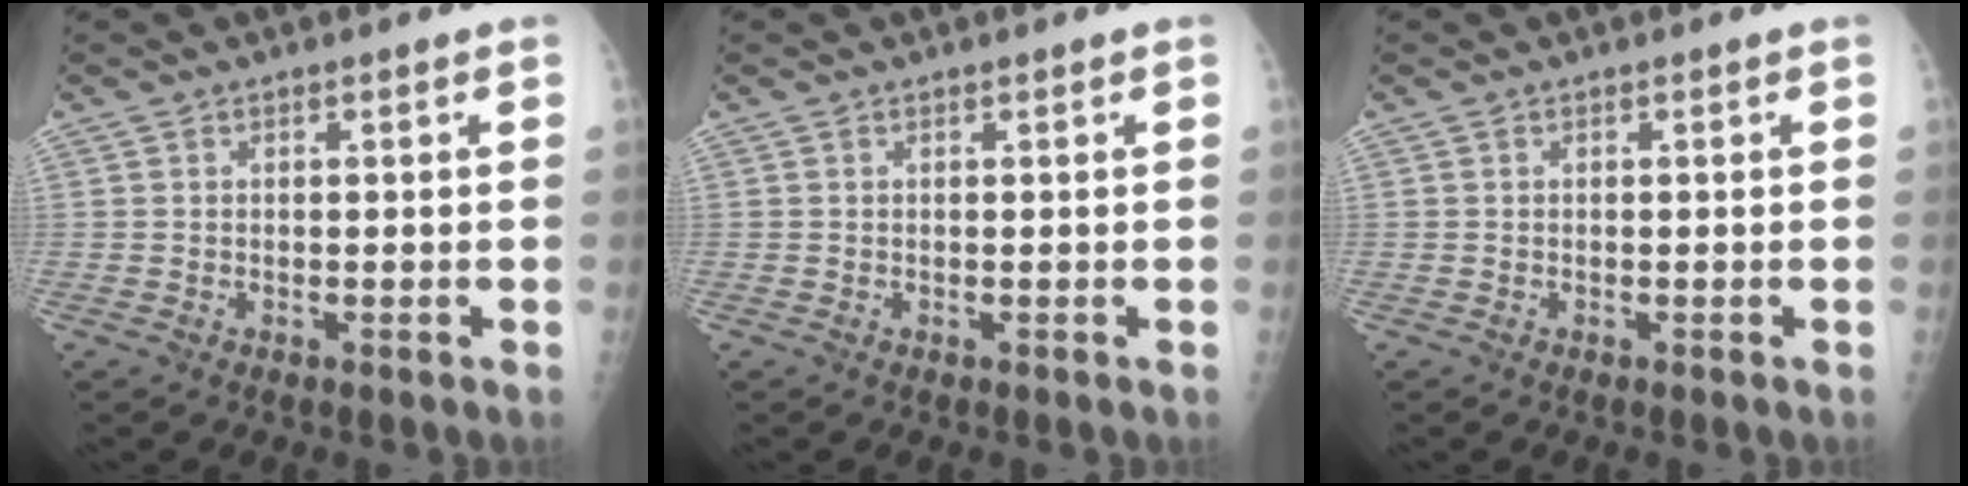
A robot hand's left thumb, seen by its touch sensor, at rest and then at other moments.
{"total": 0.0}
{"total": 0.0}